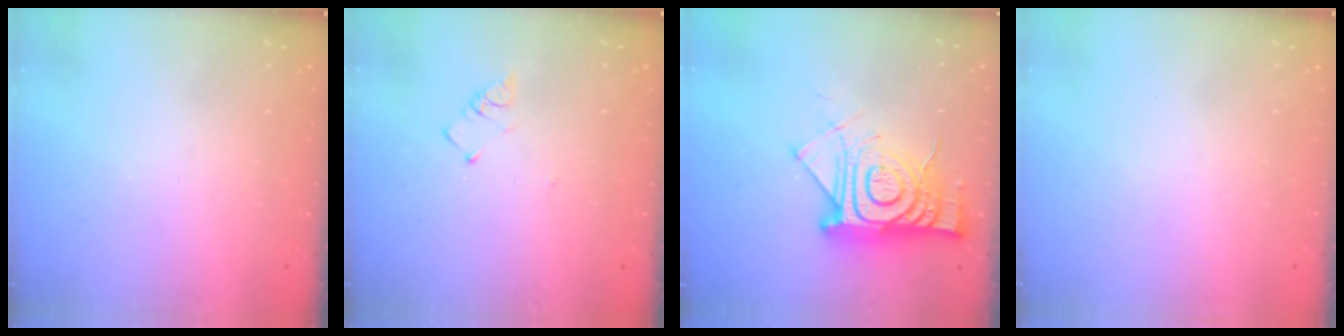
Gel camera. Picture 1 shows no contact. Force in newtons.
{"total": 2.6, "press": 2.6, "slide": 0.5}
{"total": 16.8, "press": 16.7, "slide": 1.5}
{"total": 1.6, "press": 1.6, "slide": 0.1}